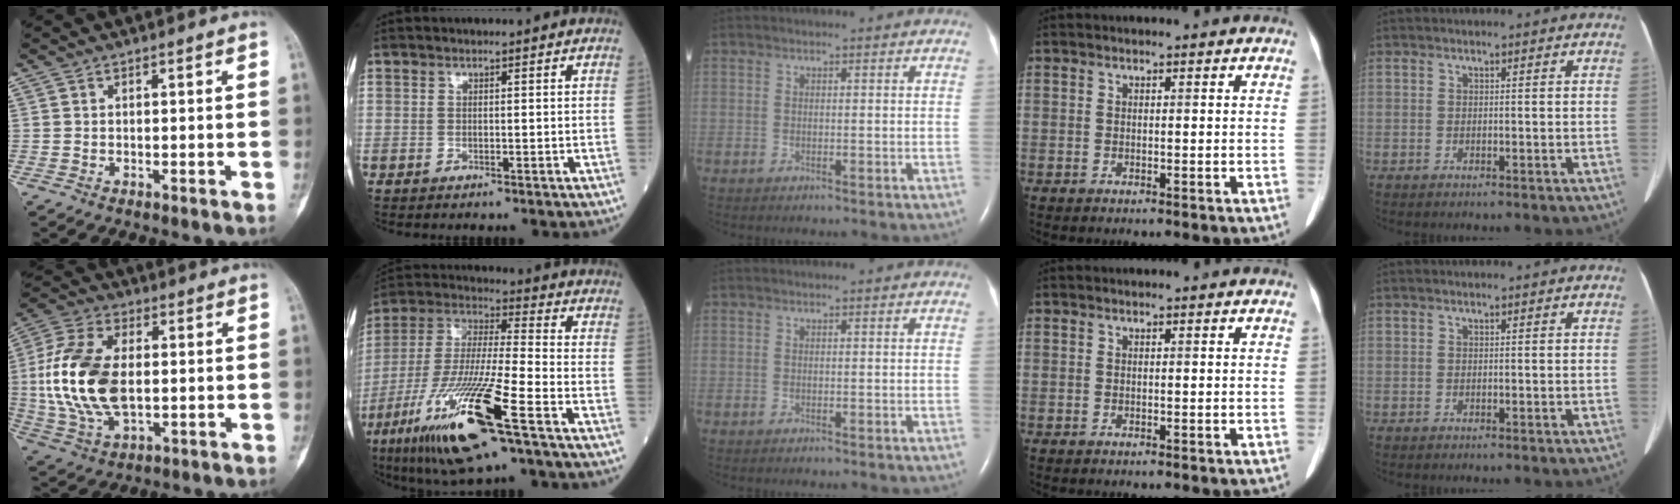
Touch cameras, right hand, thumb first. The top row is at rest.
{"thumb": {"total": 17.9, "force": [0.2, 10.1, 14.8], "torque": [-0.312, 0.002, 0.007]}, "index": {"total": 19.5, "force": [-9.6, 1.5, 16.9], "torque": [-0.366, -0.047, -0.178]}}